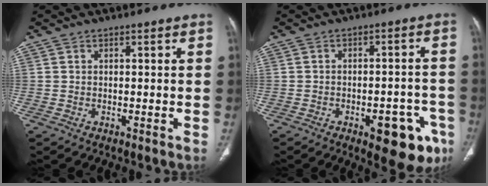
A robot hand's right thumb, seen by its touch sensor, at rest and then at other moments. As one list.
[{"total": 12.1, "force": [-5.9, 5.1, 9.2], "torque": [-0.082, 0.026, -0.066]}]